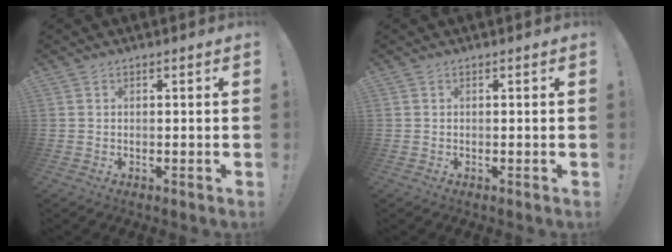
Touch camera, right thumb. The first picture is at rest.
{"total": 0.0}